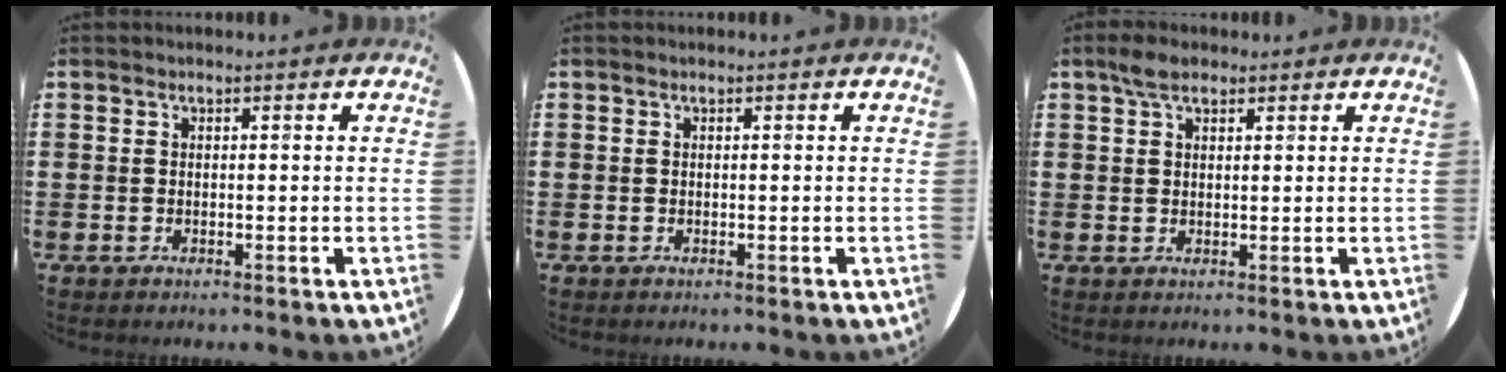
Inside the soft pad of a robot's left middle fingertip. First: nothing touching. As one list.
[{"total": 0.0}, {"total": 3.0, "force": [2.2, 1.4, 1.5], "torque": [-0.023, 0.005, 0.038]}]